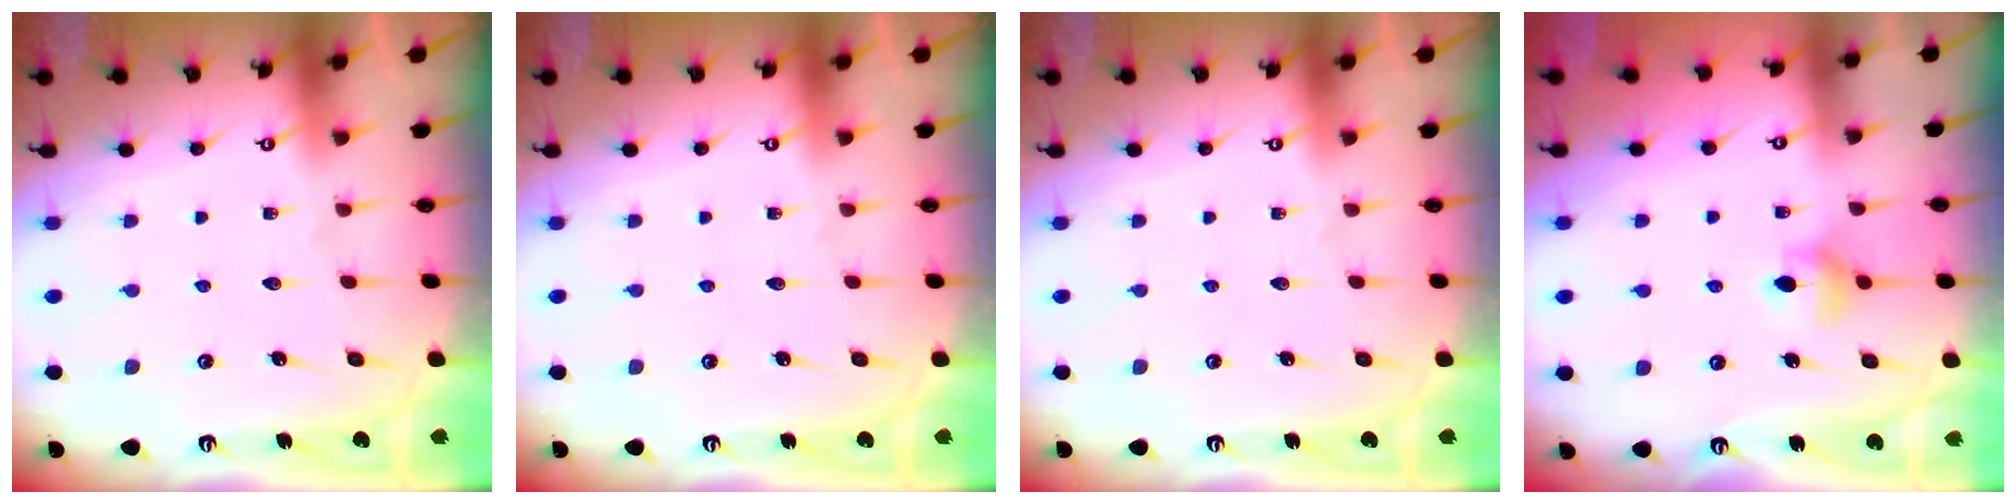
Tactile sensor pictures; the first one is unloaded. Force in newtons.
{"total": 0.0}
{"total": 0.0}
{"total": 5.4, "press": 5.3, "slide": 0.9}